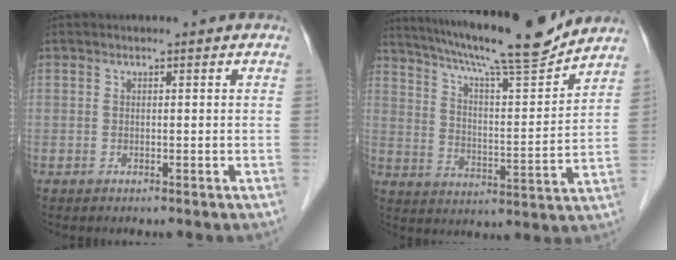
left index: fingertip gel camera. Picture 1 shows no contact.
{"total": 17.9, "force": [15.9, 0.1, 8.3], "torque": [-0.142, -0.005, 0.243]}